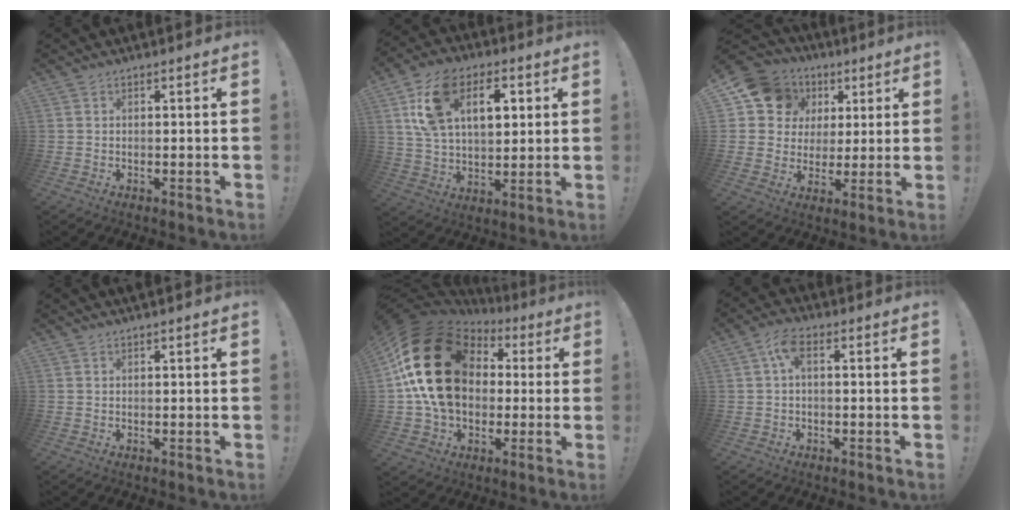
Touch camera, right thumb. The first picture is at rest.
{"total": 17.9, "force": [6.5, 11.3, 12.4], "torque": [-0.205, -0.002, 0.118]}
{"total": 12.8, "force": [5.8, 10.7, 4.1], "torque": [-0.059, -0.030, 0.121]}
{"total": 0.7, "force": [0.7, -0.1, 0.2], "torque": [0.004, -0.002, 0.010]}
{"total": 26.5, "force": [4.9, 19.1, 17.7], "torque": [-0.311, -0.003, 0.110]}
{"total": 5.4, "force": [0.7, 1.9, 5.0], "torque": [-0.102, 0.004, 0.013]}